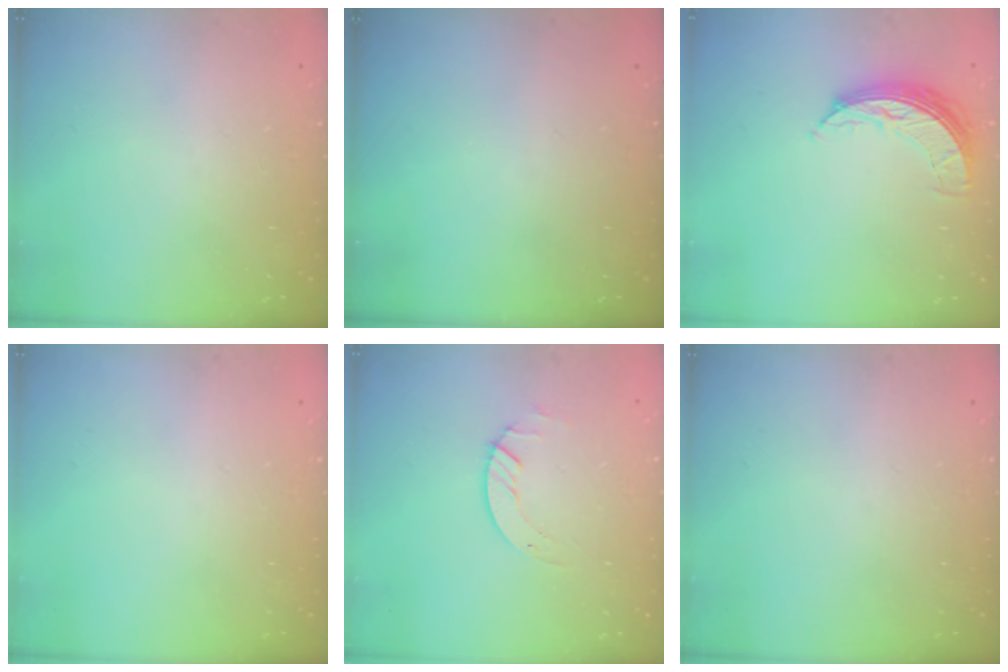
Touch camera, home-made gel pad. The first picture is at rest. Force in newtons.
{"total": 0.0}
{"total": 7.2, "press": 7.2, "slide": 0.3}
{"total": 0.0}
{"total": 2.0, "press": 2.0, "slide": 0.2}
{"total": 0.0}